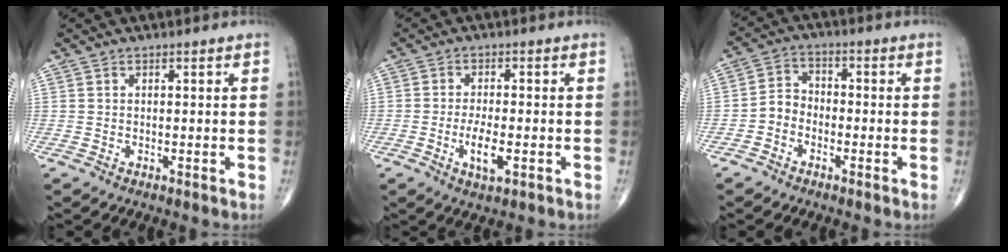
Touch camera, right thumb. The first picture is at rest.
{"total": 5.3, "force": [-1.6, 2.0, 4.7], "torque": [-0.087, -0.002, -0.026]}
{"total": 5.0, "force": [-2.1, 4.0, 2.1], "torque": [-0.021, 0.025, -0.051]}